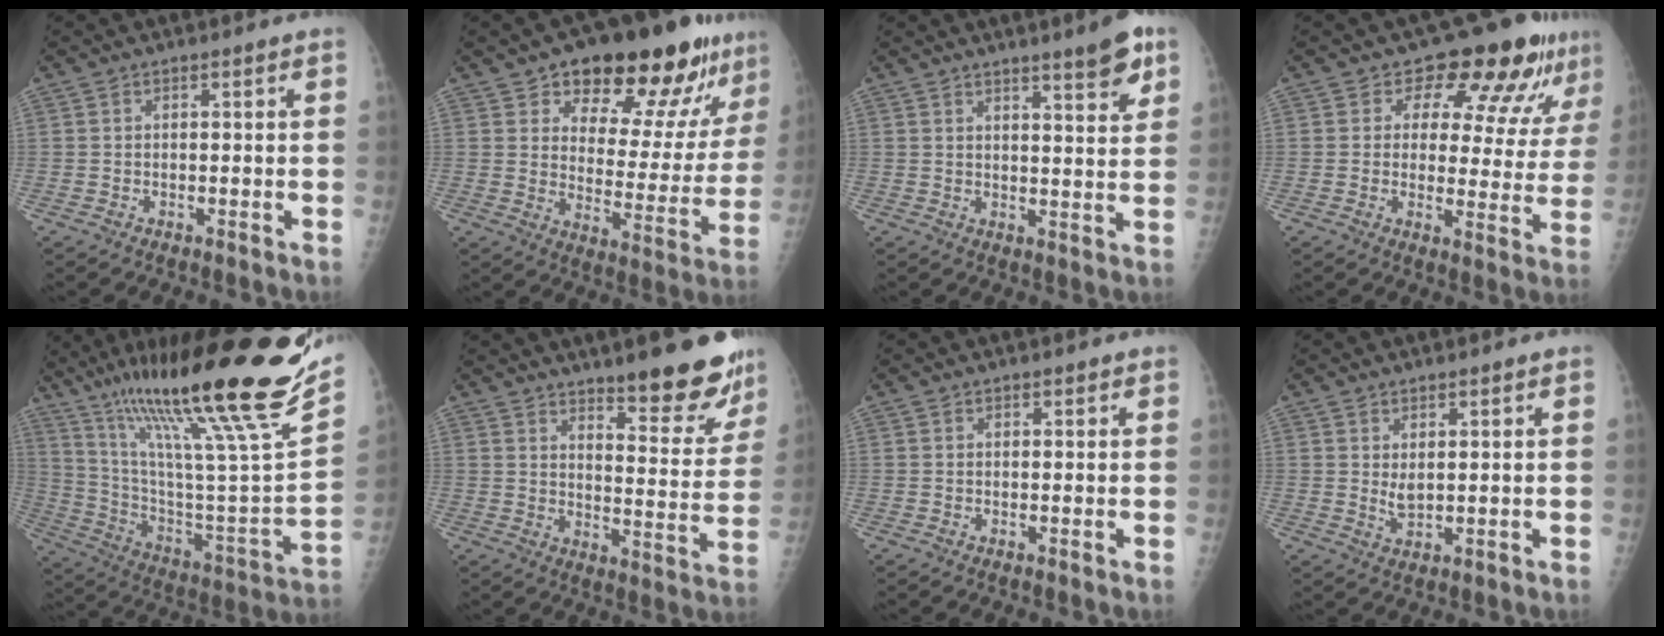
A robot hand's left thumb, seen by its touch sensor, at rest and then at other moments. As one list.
[{"total": 21.3, "force": [14.4, 9.0, 12.7], "torque": [-0.125, -0.067, 0.203]}, {"total": 7.1, "force": [4.6, 1.1, 5.3], "torque": [-0.063, -0.029, 0.063]}, {"total": 13.7, "force": [9.3, 6.9, 7.4], "torque": [-0.043, -0.047, 0.103]}, {"total": 35.8, "force": [24.7, 4.0, 25.6], "torque": [-0.381, -0.090, 0.394]}, {"total": 16.3, "force": [12.2, 4.1, 9.9], "torque": [-0.087, -0.092, 0.171]}, {"total": 0.6, "force": [0.5, 0.3, 0.1], "torque": [0.002, -0.005, 0.006]}, {"total": 2.8, "force": [1.3, 1.4, 2.1], "torque": [-0.032, -0.016, 0.029]}]